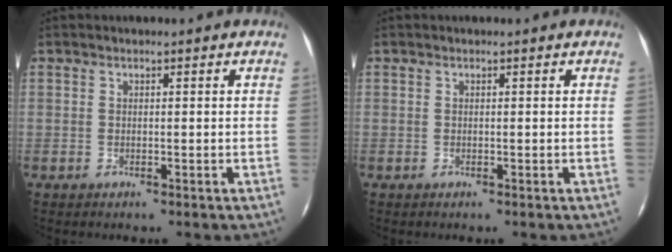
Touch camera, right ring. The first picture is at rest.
{"total": 0.0}